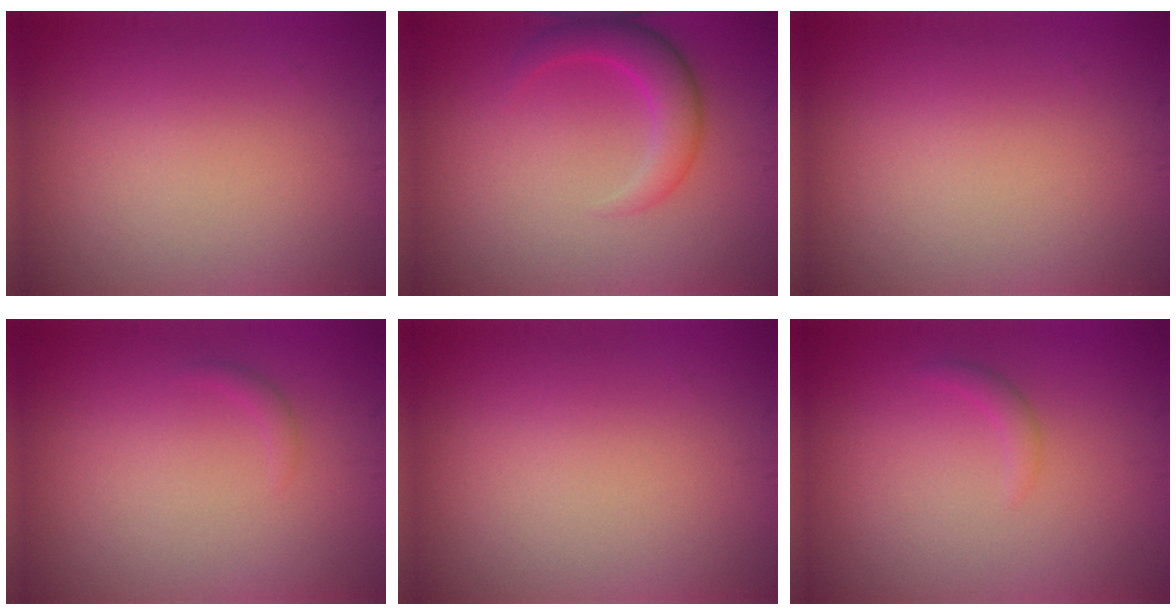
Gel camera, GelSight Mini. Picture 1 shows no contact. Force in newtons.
{"total": 3.4, "press": 3.4, "slide": 0.3}
{"total": 0.0}
{"total": 0.6, "press": 0.6, "slide": 0.0}
{"total": 0.0}
{"total": 1.0, "press": 0.9, "slide": 0.2}